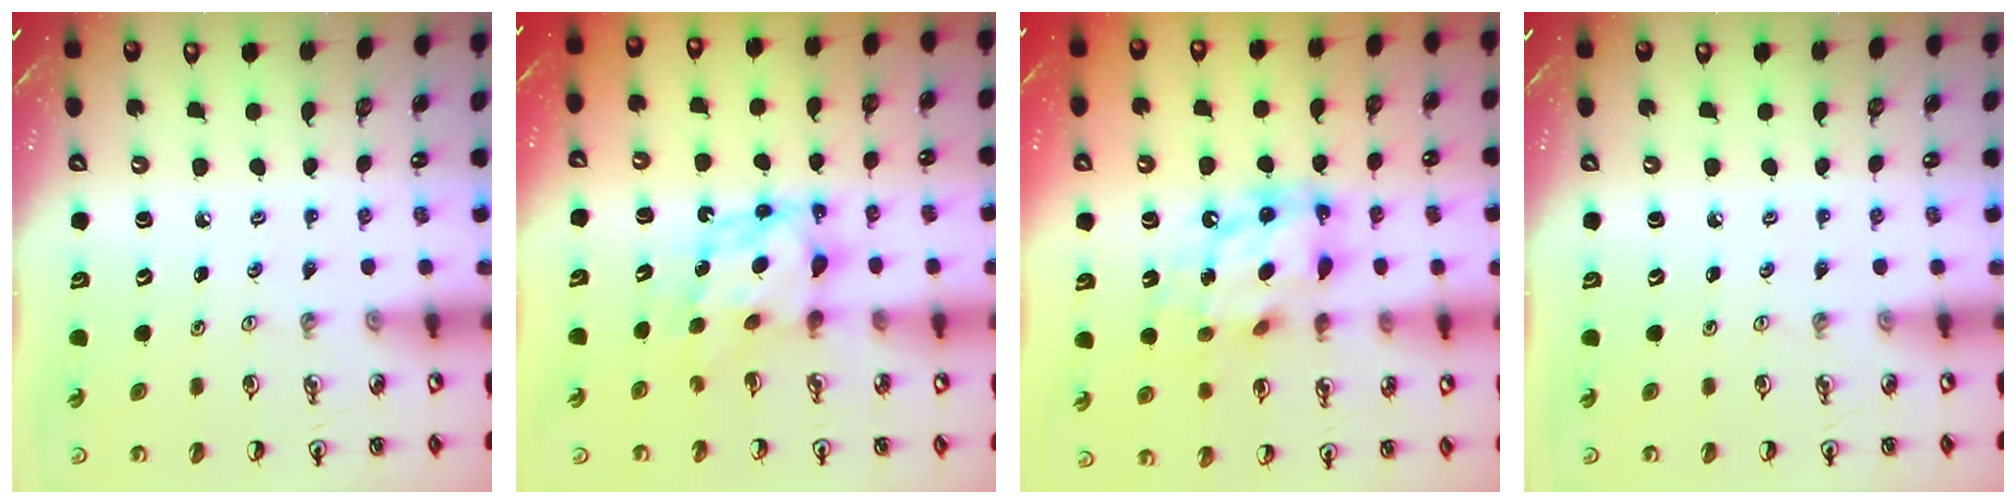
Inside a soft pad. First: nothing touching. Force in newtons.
{"total": 7.4, "press": 7.4, "slide": 0.3}
{"total": 14.5, "press": 14.4, "slide": 1.8}
{"total": 0.0}